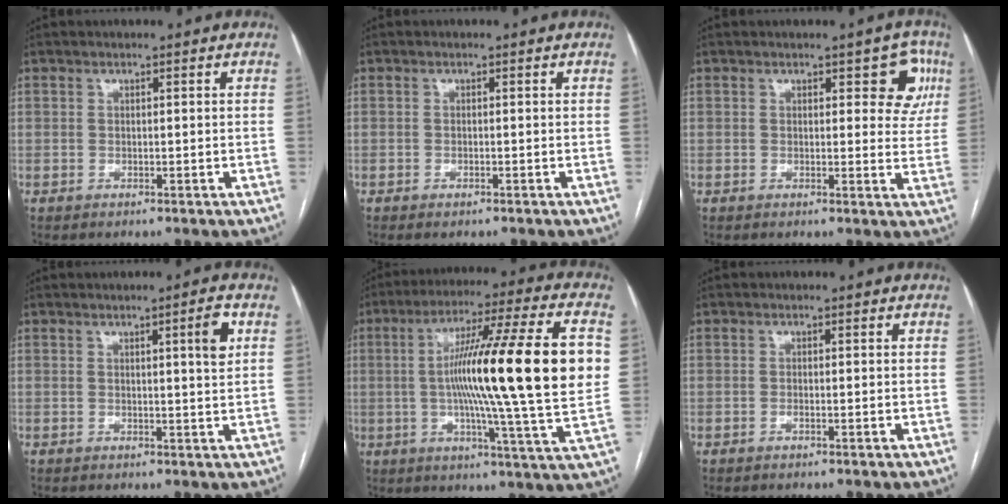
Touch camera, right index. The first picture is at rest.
{"total": 0.8, "force": [-0.6, 0.1, 0.5], "torque": [-0.010, -0.002, -0.006]}
{"total": 5.6, "force": [2.3, 2.7, 4.3], "torque": [-0.023, 0.008, 0.020]}
{"total": 3.3, "force": [1.2, -0.3, 3.1], "torque": [-0.043, -0.005, 0.016]}
{"total": 24.0, "force": [1.8, -0.4, 24.0], "torque": [-0.347, 0.013, 0.013]}
{"total": 0.9, "force": [-0.4, 0.2, 0.8], "torque": [-0.015, -0.001, -0.006]}